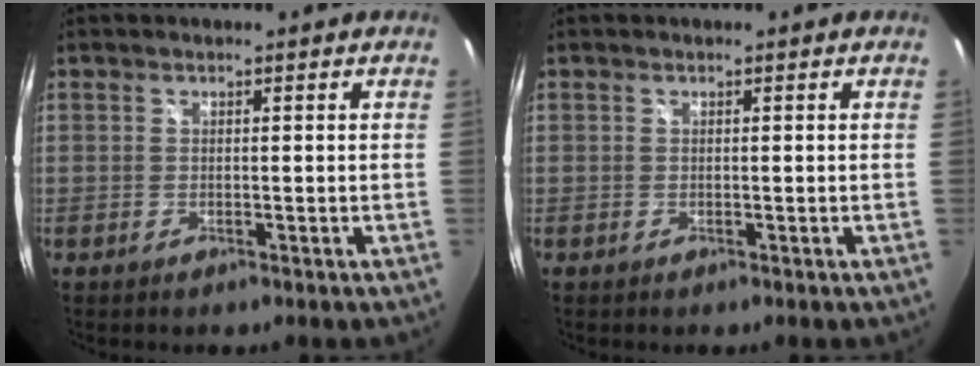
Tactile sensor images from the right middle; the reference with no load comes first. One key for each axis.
{"total": 0.0}